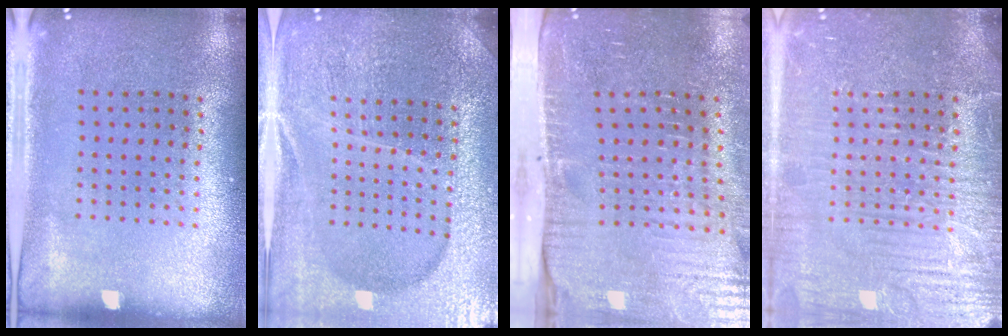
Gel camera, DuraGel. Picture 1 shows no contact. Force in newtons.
{"total": 4.8, "press": 4.4, "slide": 1.8}
{"total": 4.8, "press": 4.1, "slide": 2.4}
{"total": 6.7, "press": 6.7, "slide": 0.9}